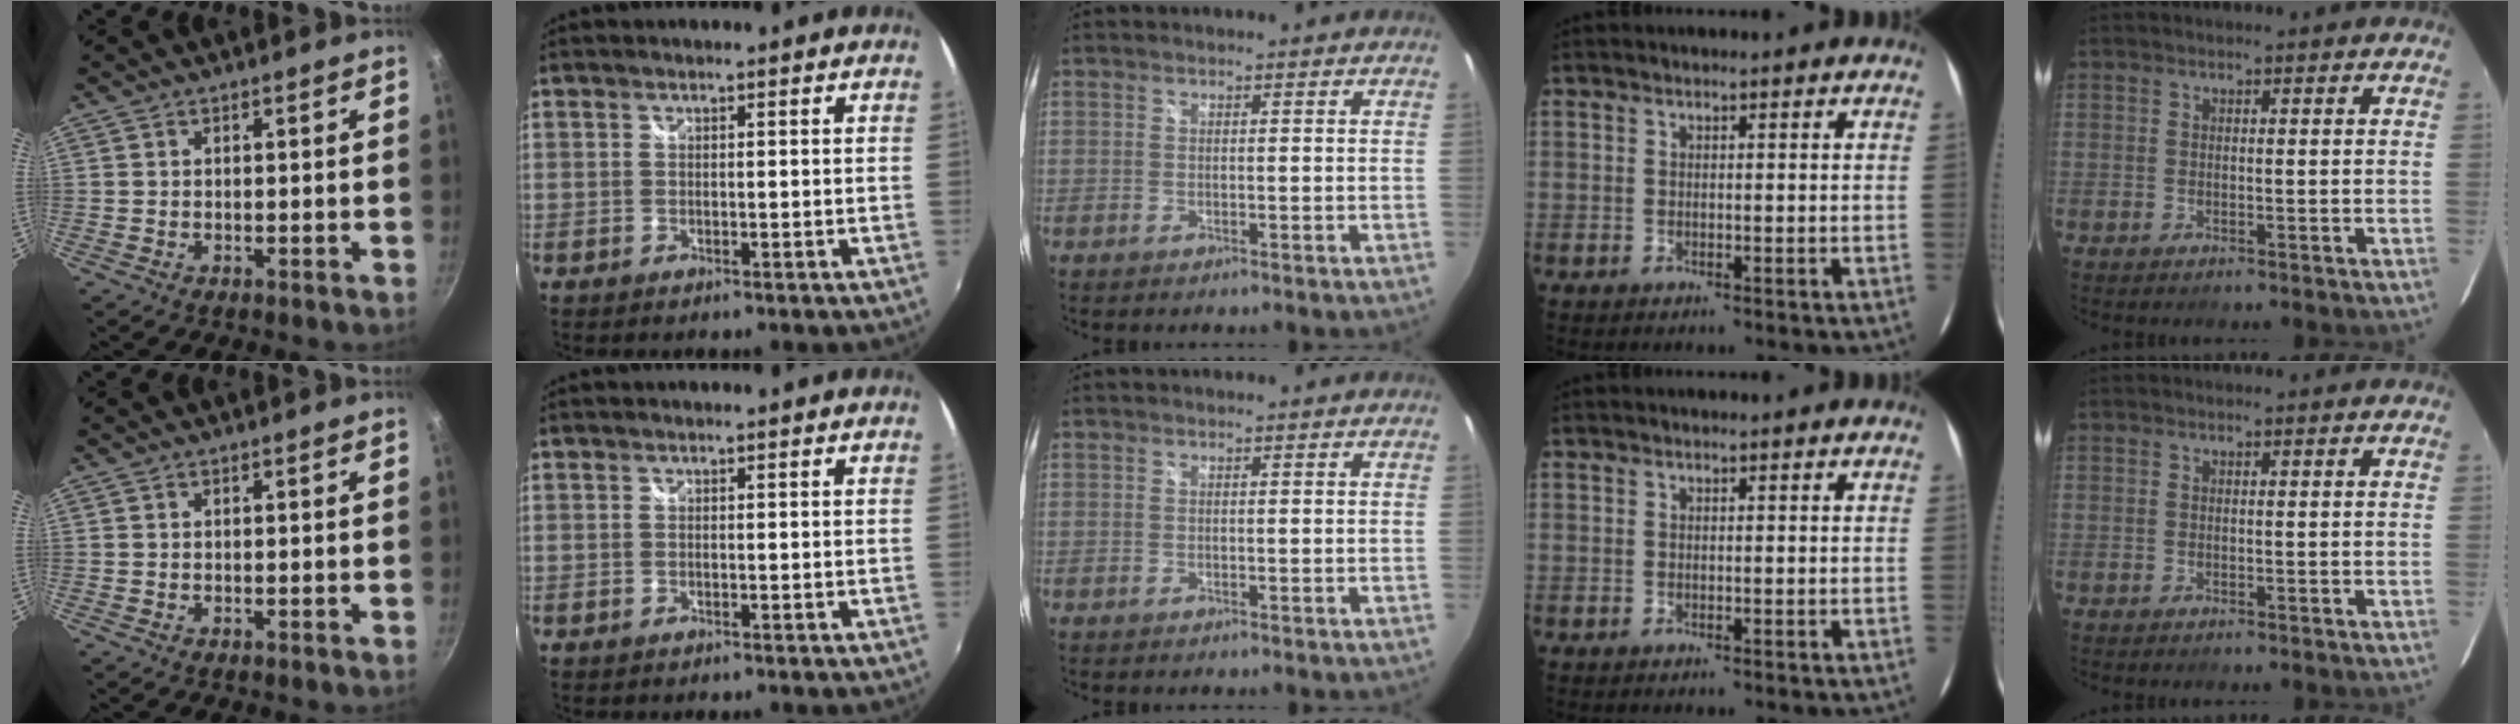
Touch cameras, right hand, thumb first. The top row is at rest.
{}